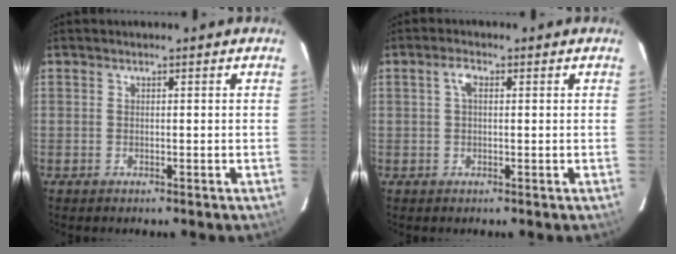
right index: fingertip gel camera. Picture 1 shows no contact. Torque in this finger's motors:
{"motor_torque": [0.40, 0.07, 0.10, 0.05]}